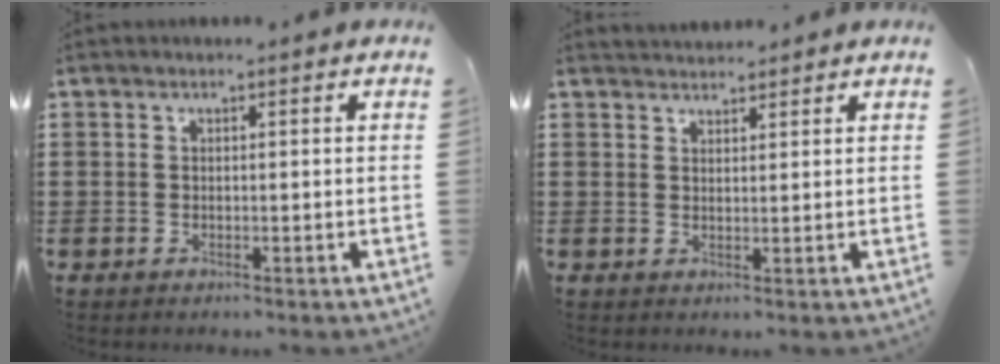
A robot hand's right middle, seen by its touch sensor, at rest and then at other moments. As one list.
[{"total": 1.8, "force": [1.7, 0.4, -0.3], "torque": [-0.001, 0.002, 0.035]}]